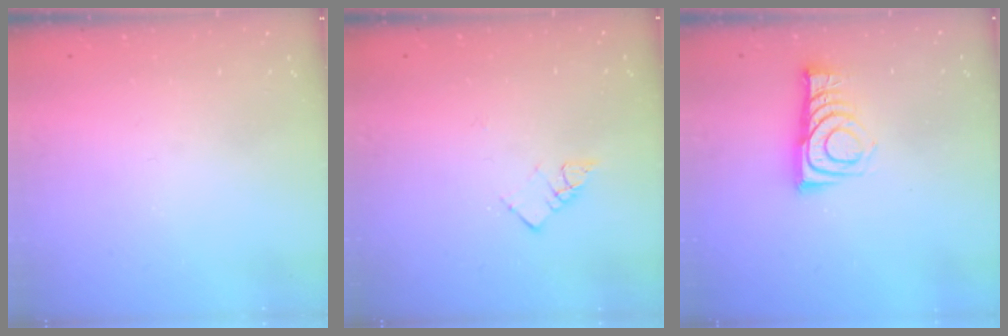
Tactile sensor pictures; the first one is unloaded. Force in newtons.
{"total": 4.2, "press": 4.2, "slide": 0.4}
{"total": 9.5, "press": 9.5, "slide": 0.3}